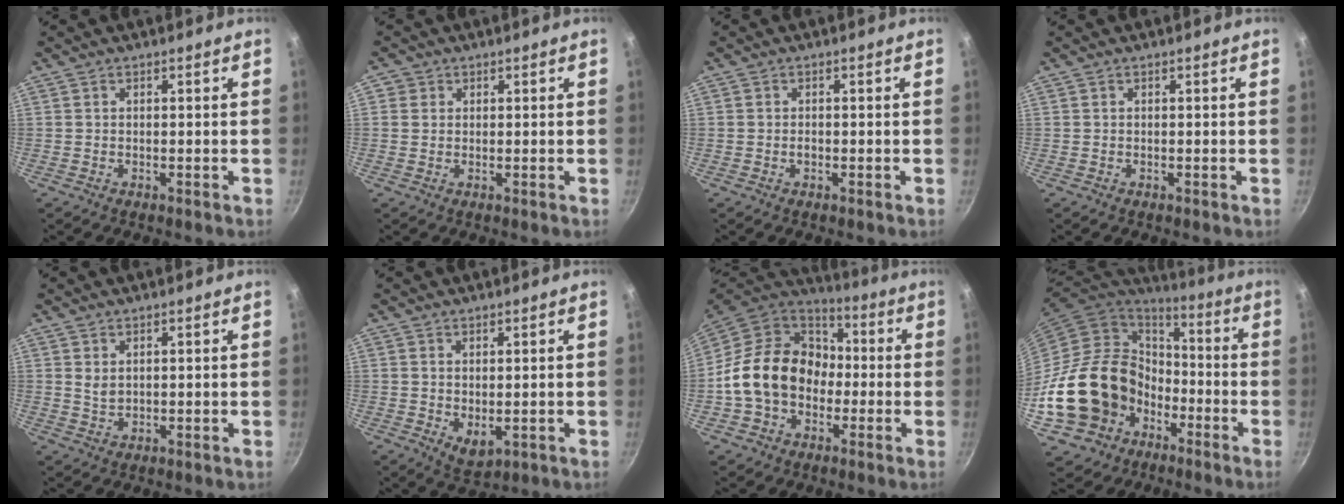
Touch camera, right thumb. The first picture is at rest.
{"total": 1.9, "force": [0.4, 1.8, 0.4], "torque": [0.007, 0.004, 0.002]}
{"total": 0.8, "force": [-0.3, 0.6, 0.5], "torque": [-0.009, 0.003, -0.005]}
{"total": 0.0}
{"total": 2.2, "force": [1.1, 1.2, 1.5], "torque": [-0.025, -0.006, 0.024]}
{"total": 4.1, "force": [0.7, 2.2, 3.3], "torque": [-0.045, -0.018, 0.020]}
{"total": 19.2, "force": [-2.1, 15.1, 11.6], "torque": [-0.171, 0.053, -0.046]}
{"total": 21.6, "force": [-7.1, 17.7, 10.1], "torque": [-0.139, 0.053, -0.098]}